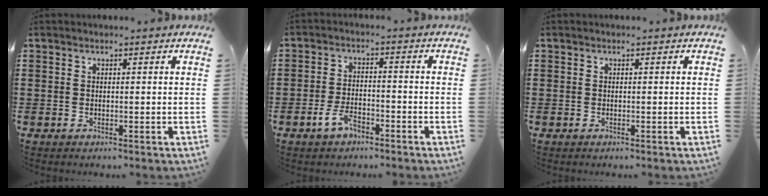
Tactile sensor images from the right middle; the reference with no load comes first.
{"total": 4.1, "force": [-2.7, 1.8, 2.5], "torque": [-0.056, 0.001, -0.053]}
{"total": 0.0}